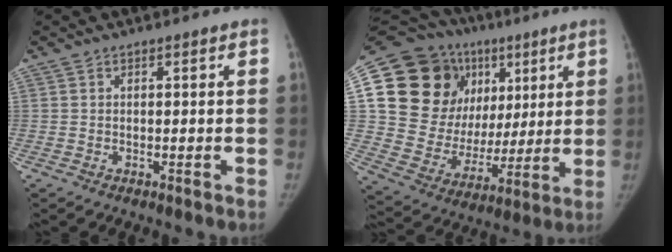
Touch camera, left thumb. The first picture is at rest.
{"total": 26.2, "force": [8.9, 20.2, 14.2], "torque": [-0.188, 0.033, 0.169]}